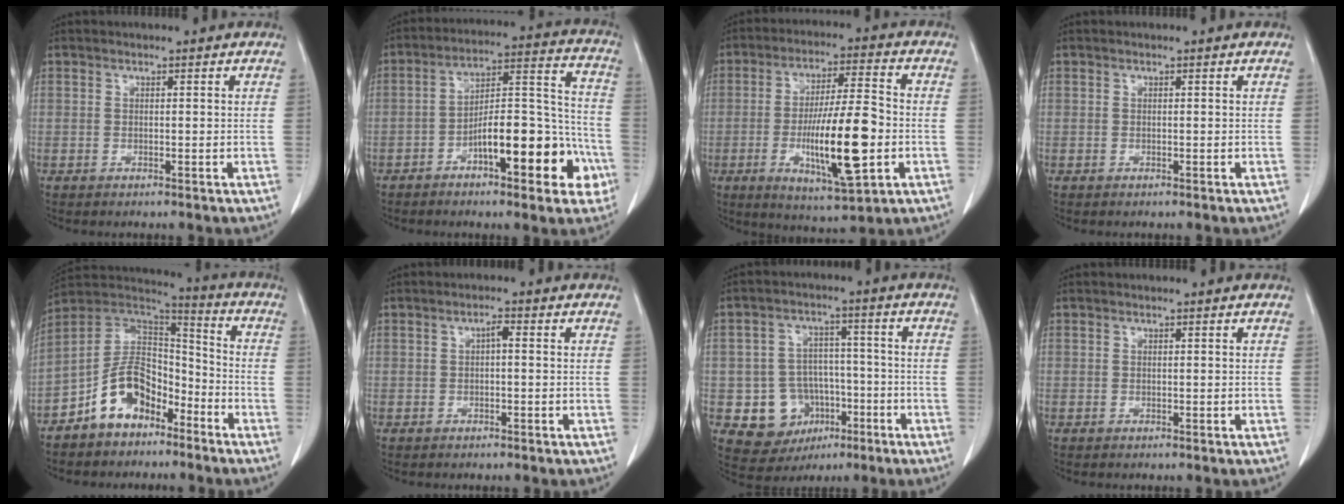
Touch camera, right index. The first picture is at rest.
{"total": 15.6, "force": [-6.5, 4.9, 13.3], "torque": [-0.191, 0.036, -0.091]}
{"total": 15.1, "force": [-3.4, 2.3, 14.6], "torque": [-0.255, -0.009, -0.049]}
{"total": 0.0}
{"total": 11.0, "force": [-6.4, 6.6, 6.1], "torque": [-0.113, 0.036, -0.120]}
{"total": 1.3, "force": [0.1, 0.4, 1.3], "torque": [-0.017, 0.006, 0.002]}
{"total": 9.7, "force": [-3.2, 8.7, 2.7], "torque": [-0.040, 0.030, -0.036]}
{"total": 0.0}